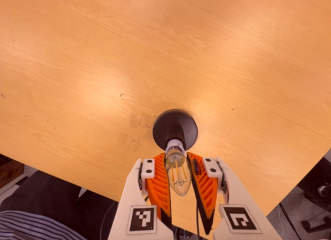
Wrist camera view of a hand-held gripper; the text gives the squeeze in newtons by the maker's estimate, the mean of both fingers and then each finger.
{"total": 21.4, "left": 21.3, "right": 21.5}